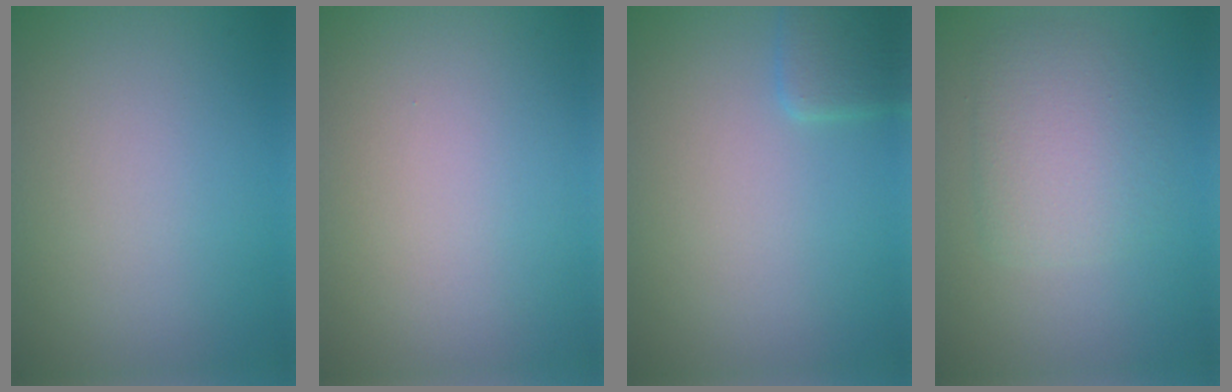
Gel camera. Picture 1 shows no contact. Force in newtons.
{"total": 0.0}
{"total": 2.1, "press": 2.1, "slide": 0.1}
{"total": 3.7, "press": 3.7, "slide": 0.3}